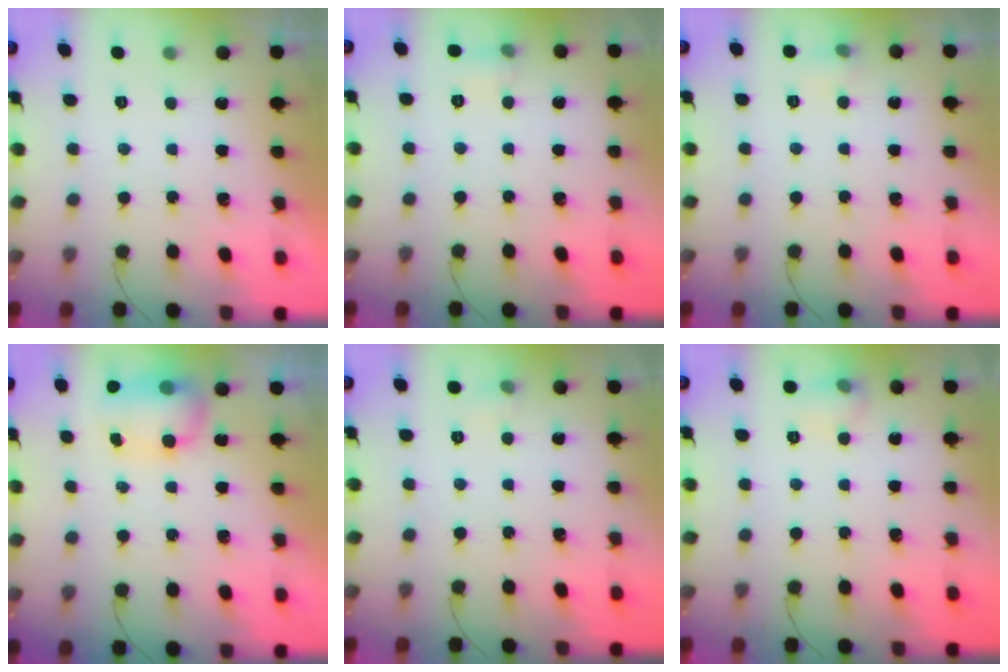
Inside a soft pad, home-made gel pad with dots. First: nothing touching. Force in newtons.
{"total": 4.3, "press": 3.9, "slide": 1.7}
{"total": 4.6, "press": 4.4, "slide": 1.4}
{"total": 7.4, "press": 7.3, "slide": 0.9}
{"total": 3.4, "press": 3.2, "slide": 1.1}
{"total": 6.9, "press": 6.8, "slide": 1.4}